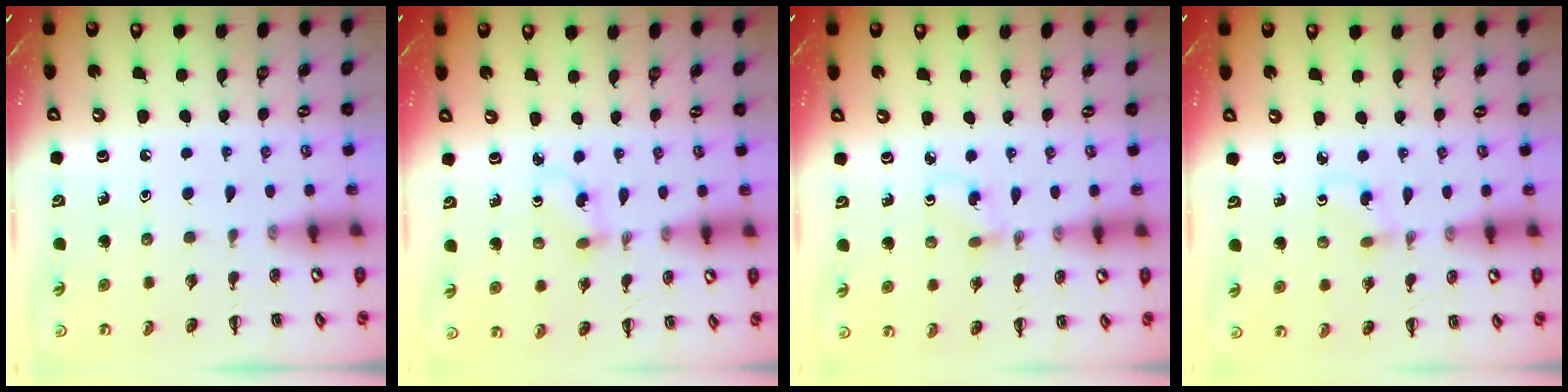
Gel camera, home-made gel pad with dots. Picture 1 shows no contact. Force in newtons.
{"total": 1.9, "press": 1.7, "slide": 0.9}
{"total": 1.7, "press": 1.5, "slide": 0.9}
{"total": 1.3, "press": 1.1, "slide": 0.7}